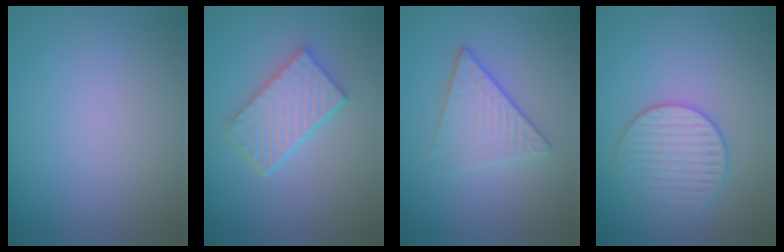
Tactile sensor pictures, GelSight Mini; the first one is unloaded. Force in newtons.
{"total": 4.3, "press": 3.8, "slide": 2.0}
{"total": 3.8, "press": 3.0, "slide": 2.4}
{"total": 3.2, "press": 3.2, "slide": 0.3}